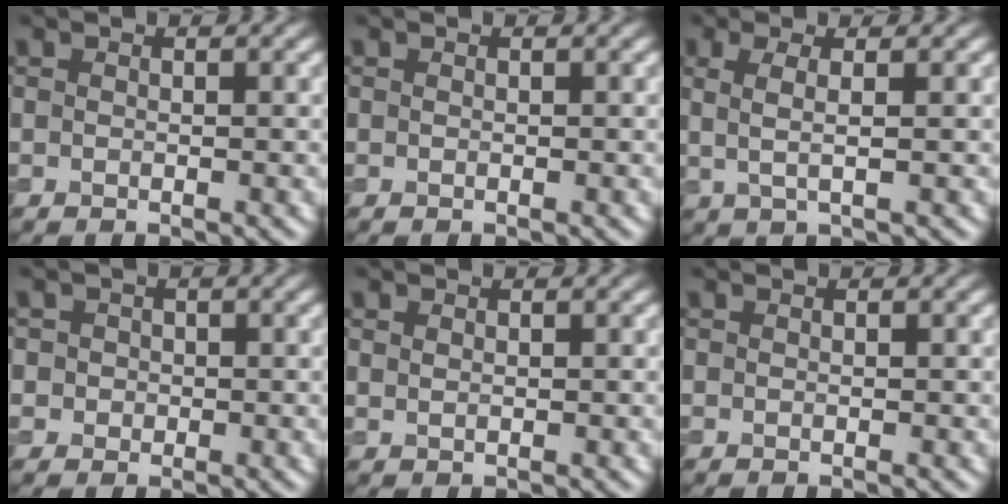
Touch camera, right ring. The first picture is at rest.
{"total": 0.0}
{"total": 2.4, "force": [0.5, 0.7, 2.2], "torque": [-0.047, -0.001, 0.009]}
{"total": 2.1, "force": [0.5, 1.9, 0.7], "torque": [0.006, 0.008, 0.001]}
{"total": 0.7, "force": [0.4, 0.5, 0.3], "torque": [-0.009, -0.002, 0.010]}
{"total": 0.0}